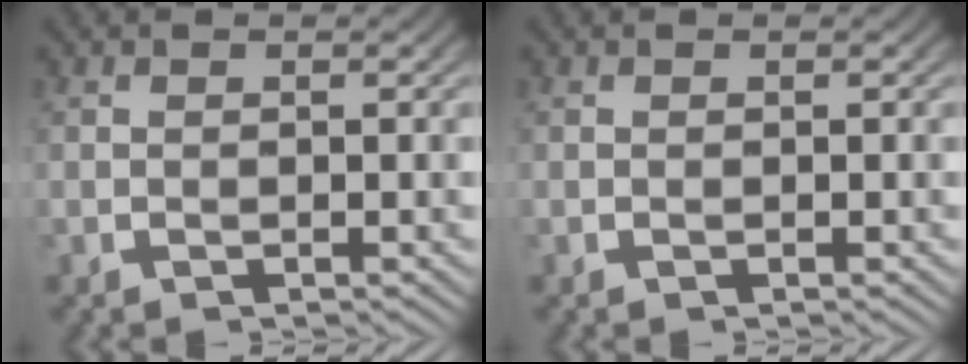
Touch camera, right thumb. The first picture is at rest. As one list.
[{"total": 0.0}]